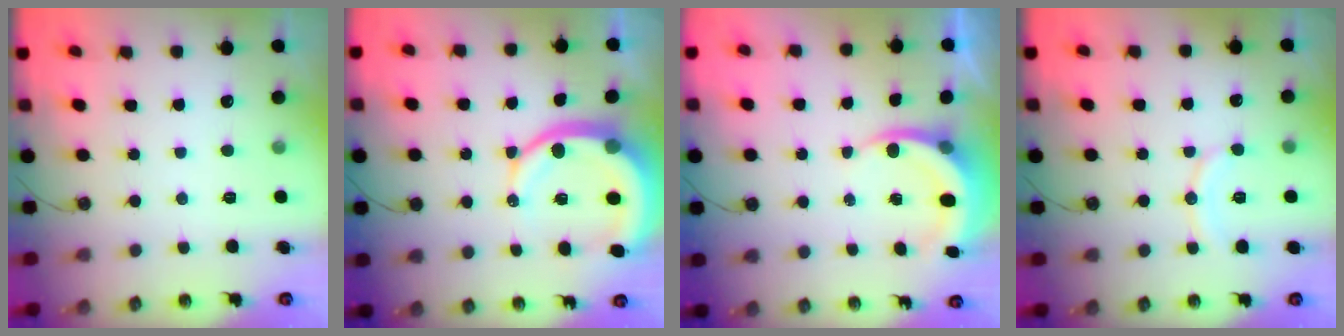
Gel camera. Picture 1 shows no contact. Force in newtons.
{"total": 12.6, "press": 12.5, "slide": 1.6}
{"total": 5.3, "press": 5.3, "slide": 0.3}
{"total": 8.9, "press": 8.9, "slide": 1.0}